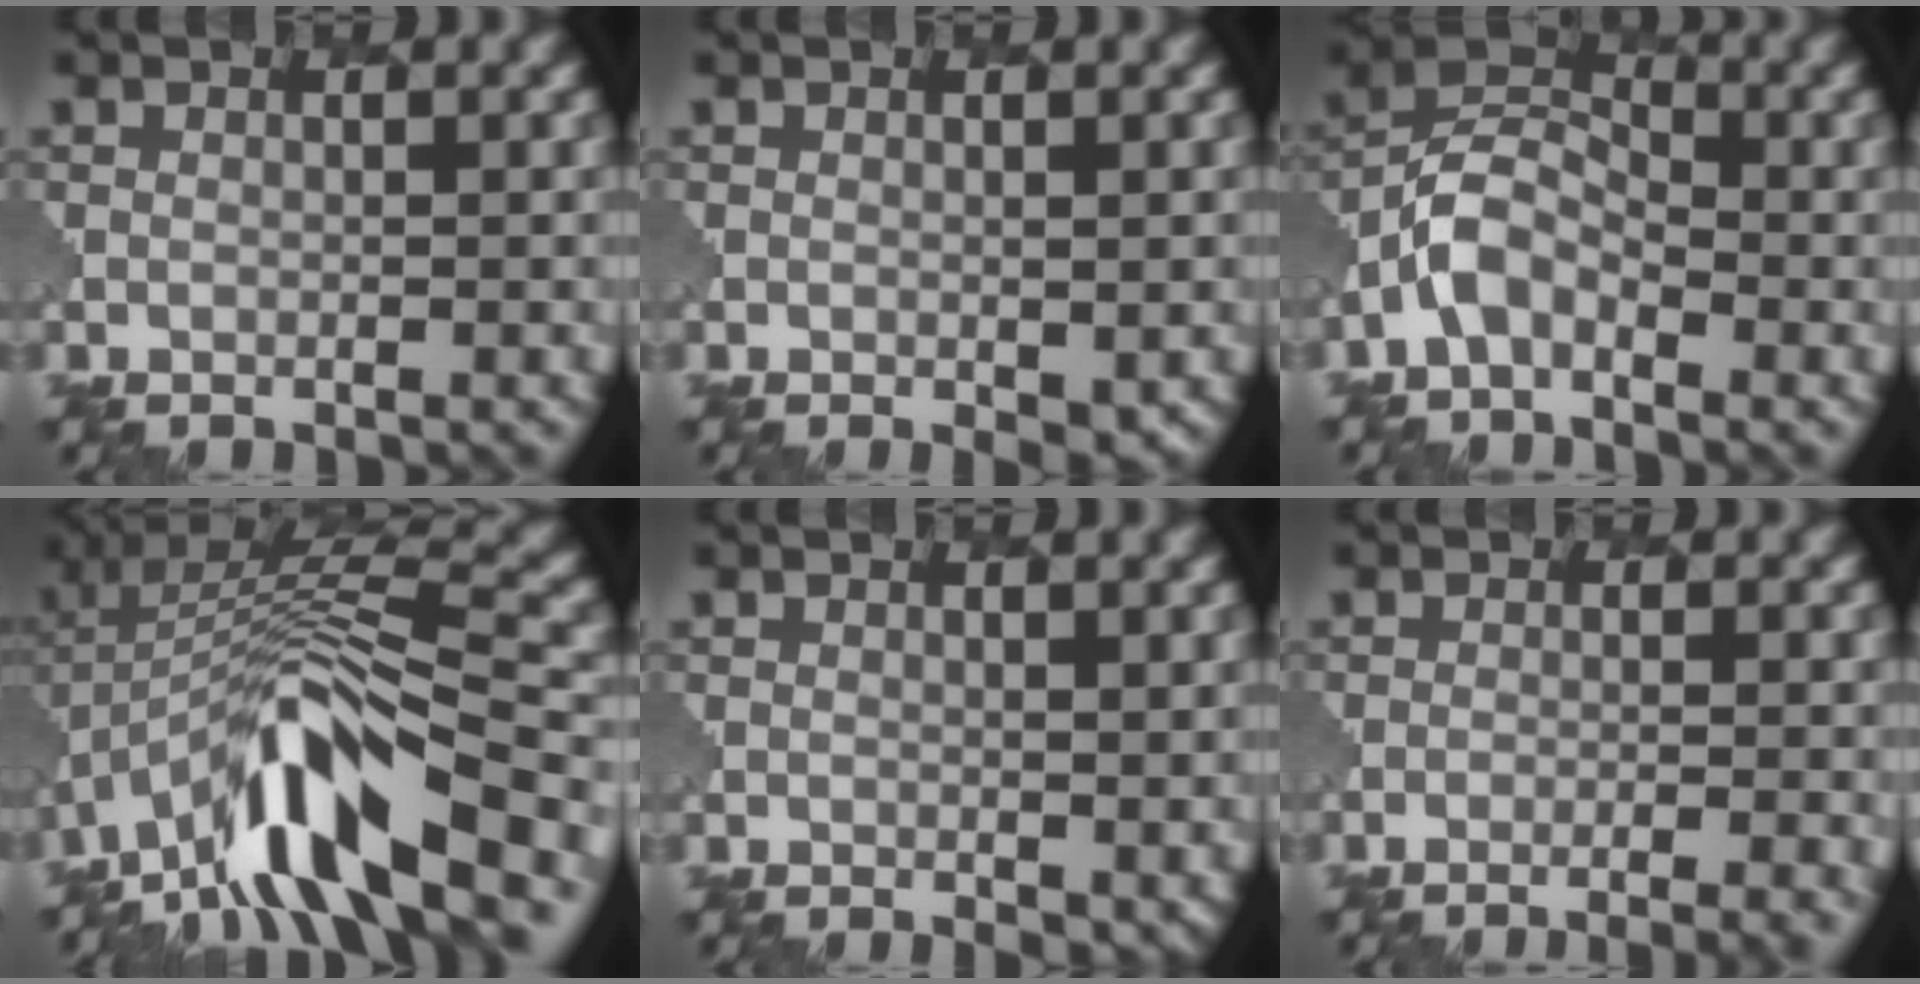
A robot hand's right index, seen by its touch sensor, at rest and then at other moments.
{"total": 1.6, "force": [-0.2, 0.6, 1.4], "torque": [-0.018, -0.008, 0.000]}
{"total": 4.0, "force": [-2.1, 2.5, 2.4], "torque": [-0.050, 0.010, -0.049]}
{"total": 11.5, "force": [-6.1, 3.6, 9.1], "torque": [-0.155, 0.018, -0.112]}
{"total": 2.4, "force": [0.2, 1.2, 2.0], "torque": [-0.024, -0.008, 0.008]}
{"total": 3.9, "force": [-2.0, 1.2, 3.2], "torque": [-0.023, 0.005, -0.029]}